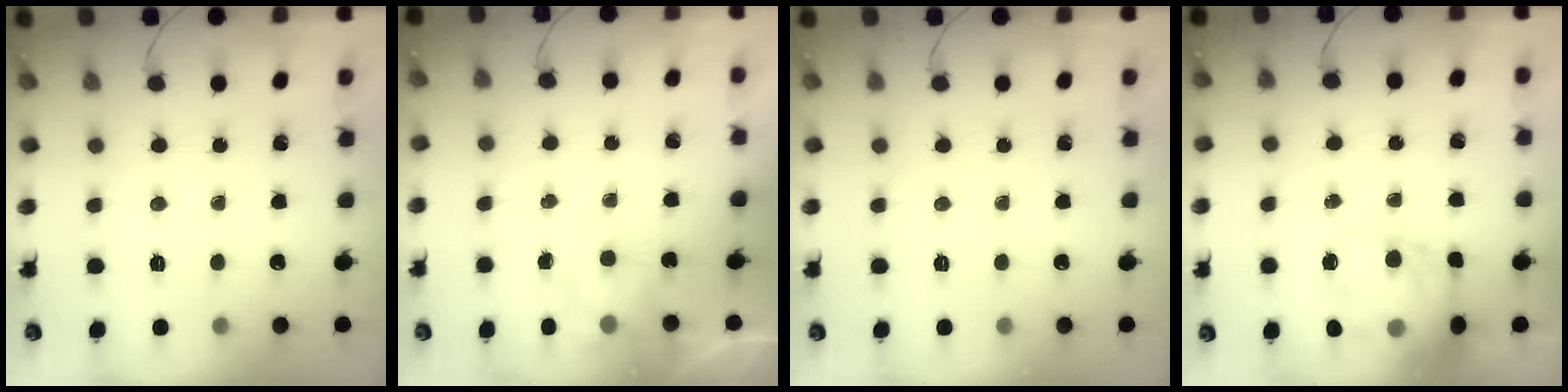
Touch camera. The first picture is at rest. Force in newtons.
{"total": 2.5, "press": 2.1, "slide": 1.4}
{"total": 0.0}
{"total": 16.4, "press": 16.0, "slide": 3.7}